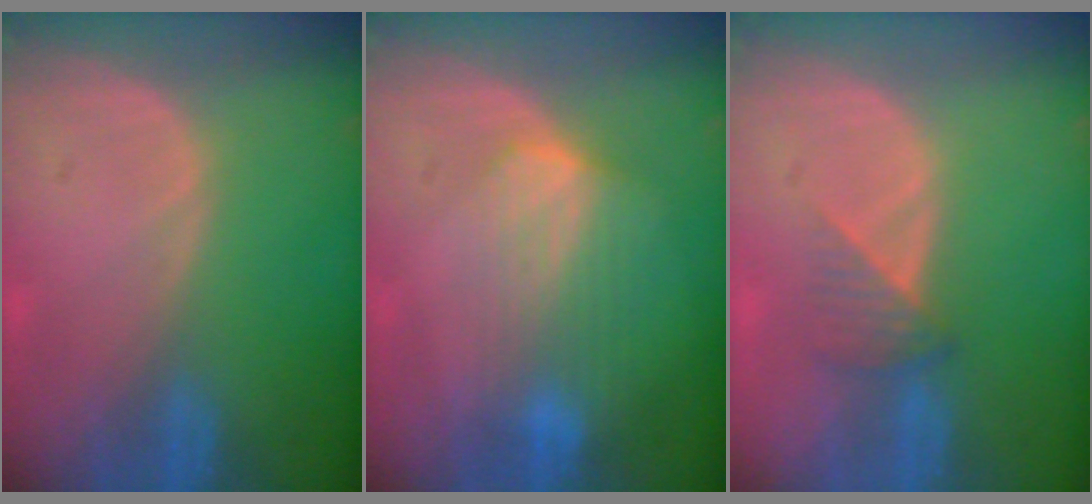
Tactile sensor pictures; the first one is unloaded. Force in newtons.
{"total": 7.2, "press": 6.4, "slide": 3.1}
{"total": 3.1, "press": 2.8, "slide": 1.4}